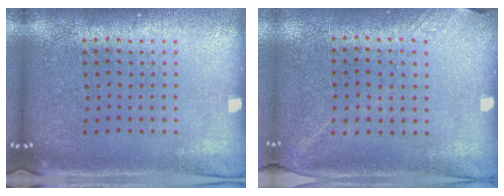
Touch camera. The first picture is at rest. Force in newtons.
{"total": 1.2, "press": 0.9, "slide": 0.8}